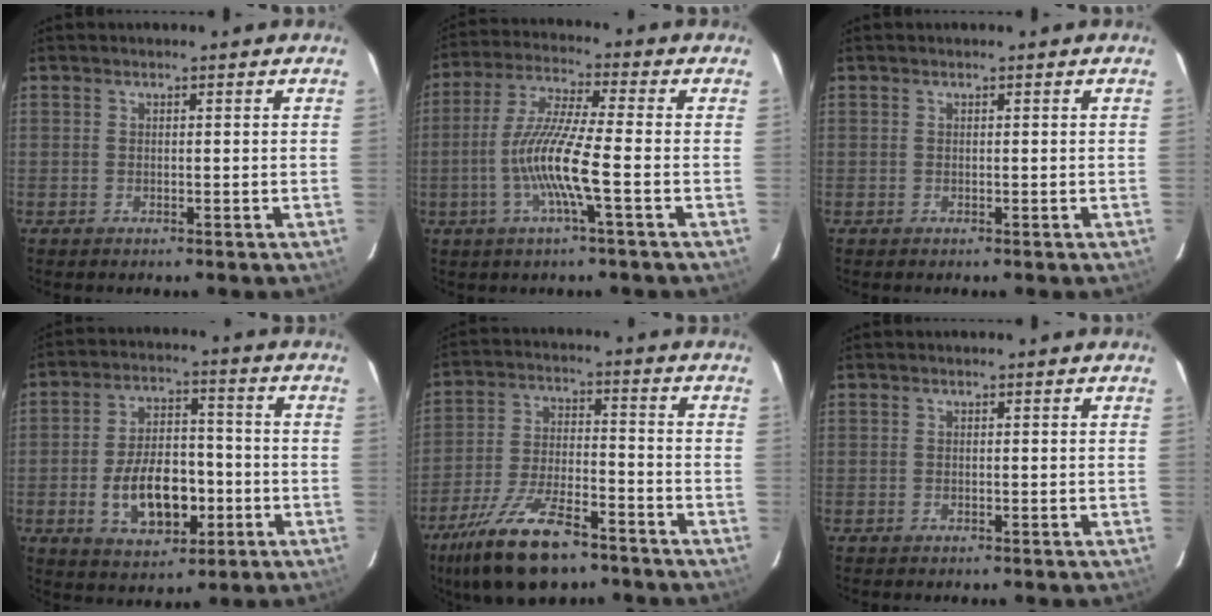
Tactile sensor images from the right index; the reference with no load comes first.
{"total": 11.1, "force": [-3.2, 0.0, 10.7], "torque": [-0.220, -0.001, -0.062]}
{"total": 0.0}
{"total": 13.1, "force": [-3.7, 7.4, 10.1], "torque": [-0.198, 0.015, -0.046]}
{"total": 17.0, "force": [-11.9, 6.1, 10.5], "torque": [-0.220, -0.023, -0.208]}
{"total": 0.0}